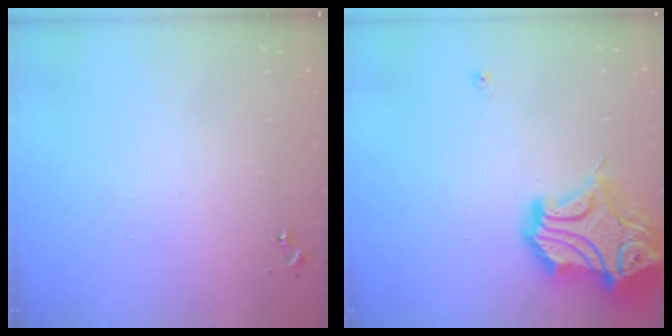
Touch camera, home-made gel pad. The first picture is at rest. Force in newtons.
{"total": 19.6, "press": 19.4, "slide": 2.5}